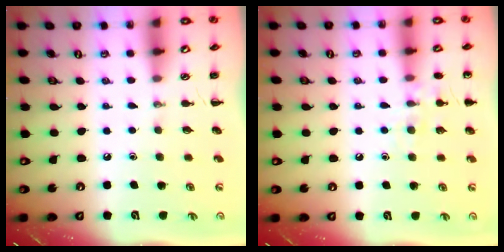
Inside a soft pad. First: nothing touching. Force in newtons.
{"total": 8.4, "press": 8.2, "slide": 1.6}